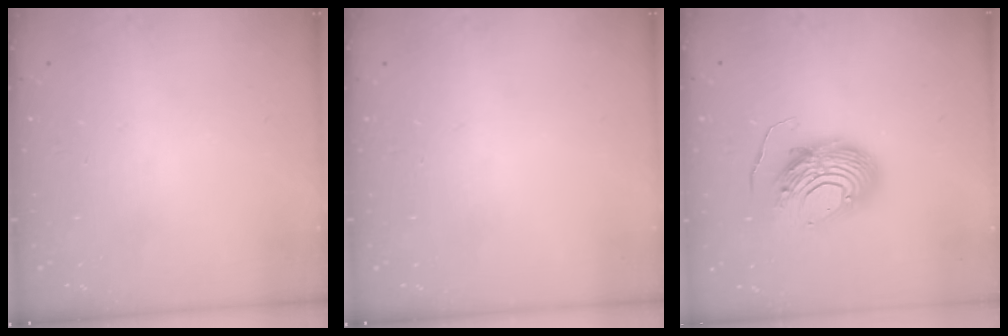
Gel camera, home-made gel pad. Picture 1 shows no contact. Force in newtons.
{"total": 0.0}
{"total": 12.0, "press": 11.9, "slide": 1.3}